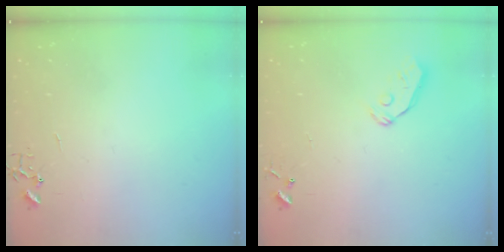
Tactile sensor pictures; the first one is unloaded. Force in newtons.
{"total": 5.3, "press": 5.3, "slide": 0.4}